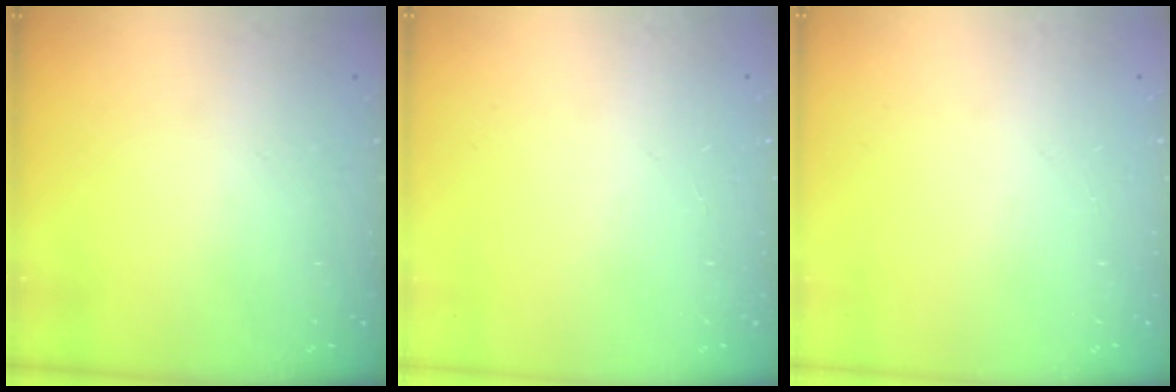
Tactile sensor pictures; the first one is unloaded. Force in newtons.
{"total": 0.0}
{"total": 0.0}